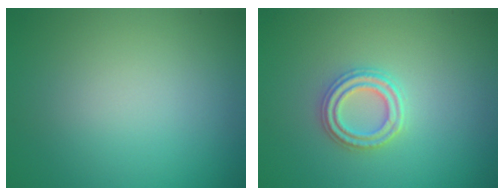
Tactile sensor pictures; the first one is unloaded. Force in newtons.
{"total": 2.6, "press": 2.6, "slide": 0.4}